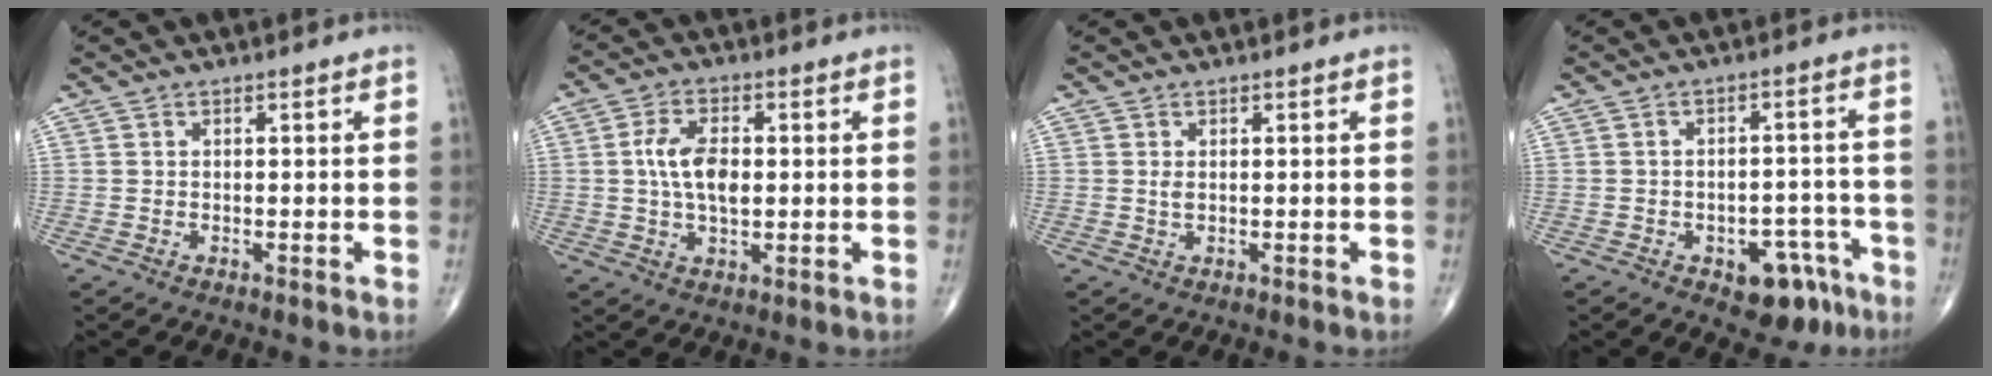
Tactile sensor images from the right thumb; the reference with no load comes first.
{"total": 7.9, "force": [0.6, 4.1, 6.7], "torque": [-0.125, 0.002, 0.009]}
{"total": 0.9, "force": [0.2, 0.5, 0.7], "torque": [-0.014, -0.002, 0.006]}
{"total": 9.0, "force": [-4.9, 5.2, 5.4], "torque": [-0.039, 0.042, -0.058]}